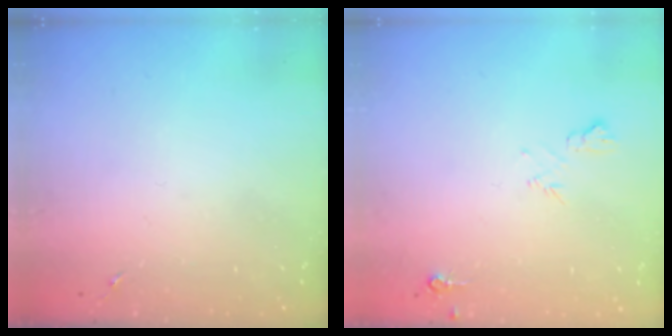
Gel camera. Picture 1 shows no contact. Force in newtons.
{"total": 6.4, "press": 6.3, "slide": 1.2}